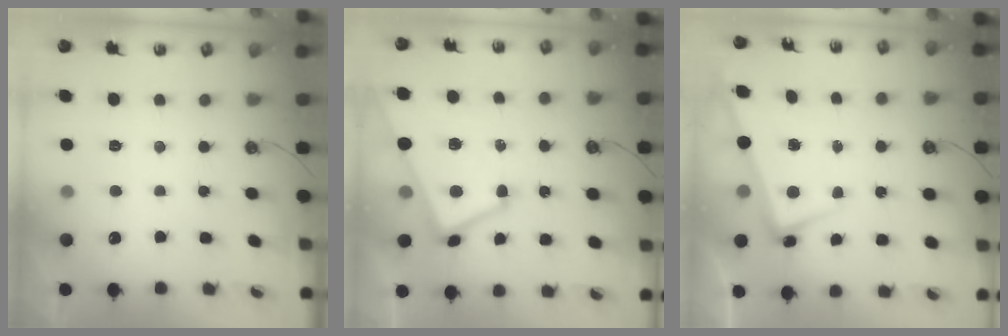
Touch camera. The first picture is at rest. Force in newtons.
{"total": 5.0, "press": 4.9, "slide": 1.1}
{"total": 2.3, "press": 2.2, "slide": 0.8}